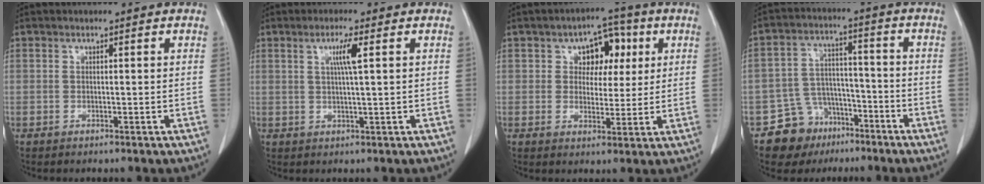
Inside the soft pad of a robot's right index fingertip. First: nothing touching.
{"total": 3.7, "force": [1.2, -0.4, 3.5], "torque": [-0.065, -0.001, 0.021]}
{"total": 6.6, "force": [2.1, 4.5, 4.4], "torque": [-0.052, 0.021, 0.031]}
{"total": 8.7, "force": [-5.6, 6.6, 1.3], "torque": [-0.027, 0.033, -0.083]}